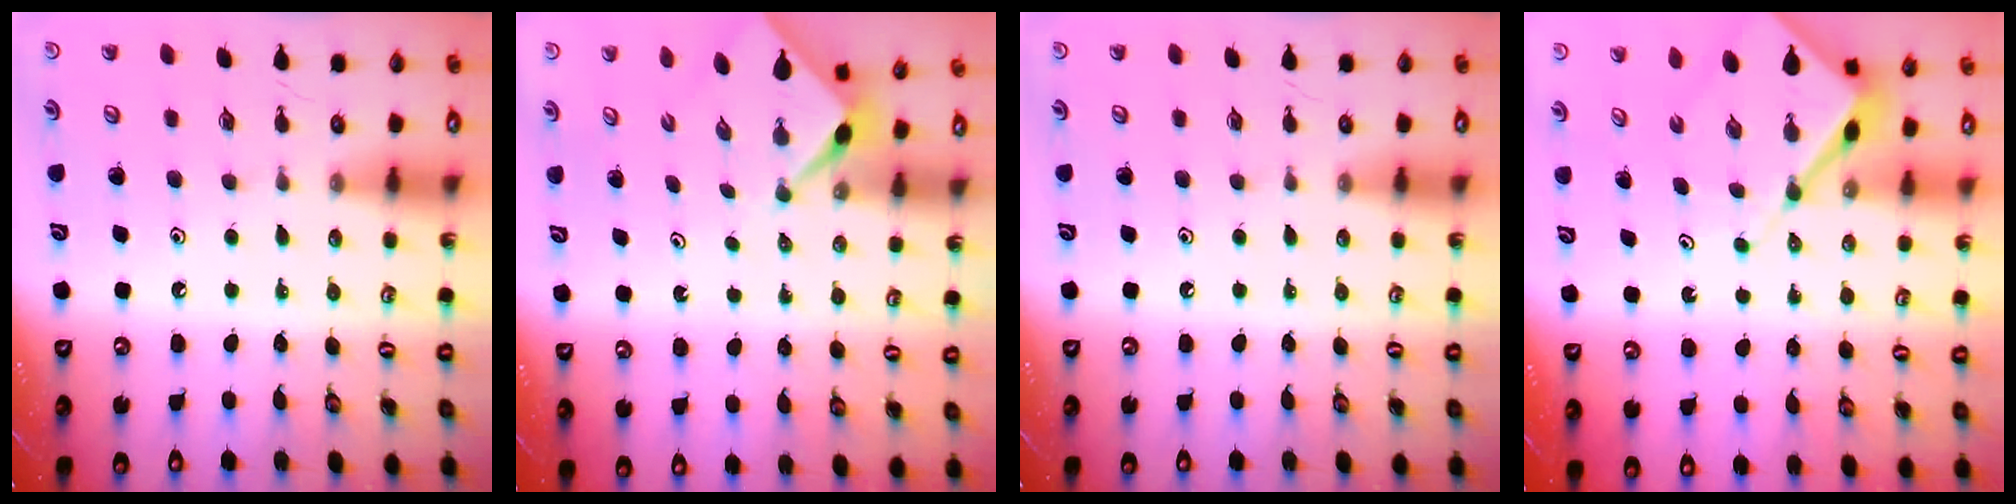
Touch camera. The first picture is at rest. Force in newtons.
{"total": 2.3, "press": 2.3, "slide": 0.2}
{"total": 0.0}
{"total": 8.0, "press": 8.0, "slide": 0.8}